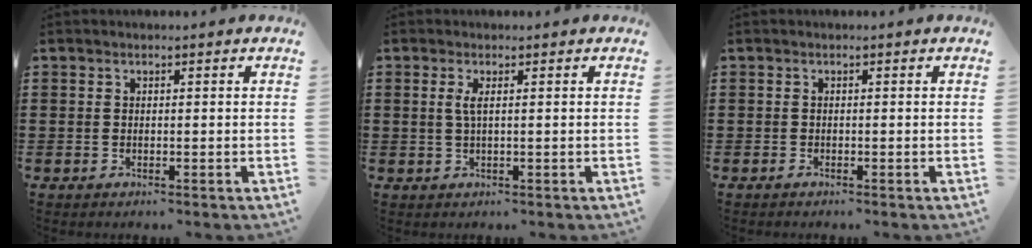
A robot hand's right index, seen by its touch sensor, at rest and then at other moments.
{"total": 1.8, "force": [0.3, 0.1, 1.8], "torque": [-0.038, -0.002, 0.004]}
{"total": 0.5, "force": [-0.5, 0.0, 0.1], "torque": [-0.002, -0.003, -0.010]}